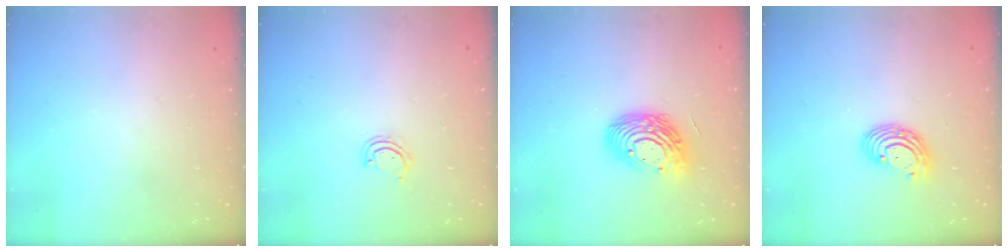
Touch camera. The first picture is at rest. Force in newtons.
{"total": 3.7, "press": 3.6, "slide": 0.3}
{"total": 14.2, "press": 14.1, "slide": 1.2}
{"total": 6.2, "press": 6.1, "slide": 0.9}